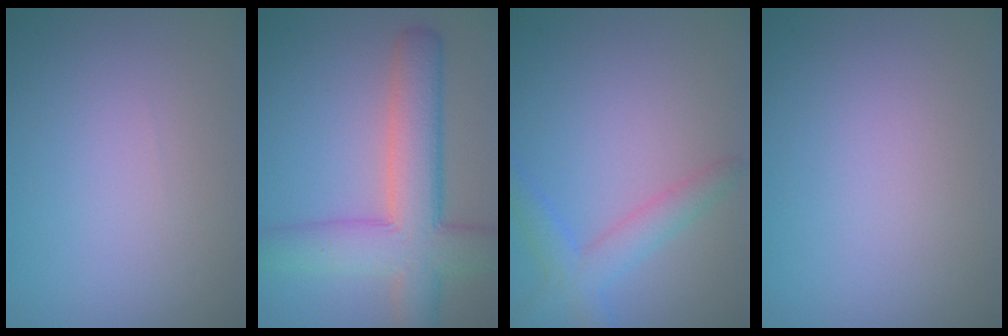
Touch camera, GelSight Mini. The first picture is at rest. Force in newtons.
{"total": 8.2, "press": 8.2, "slide": 0.4}
{"total": 2.2, "press": 2.2, "slide": 0.2}
{"total": 0.0}